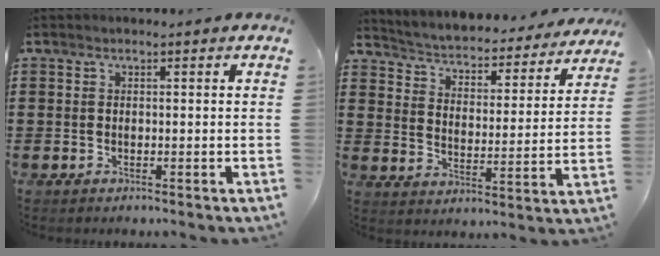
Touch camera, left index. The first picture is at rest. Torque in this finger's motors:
{"motor_torque": [1.06, -1.08, 0.45, 0.10]}